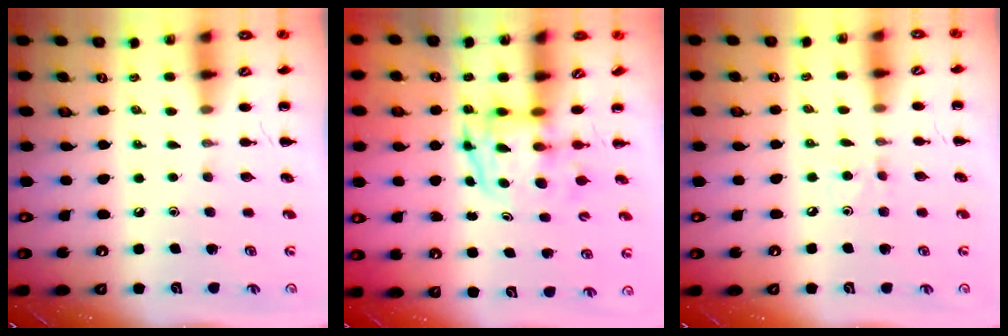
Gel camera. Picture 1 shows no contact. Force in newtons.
{"total": 3.9, "press": 3.8, "slide": 0.6}
{"total": 3.4, "press": 3.2, "slide": 1.2}